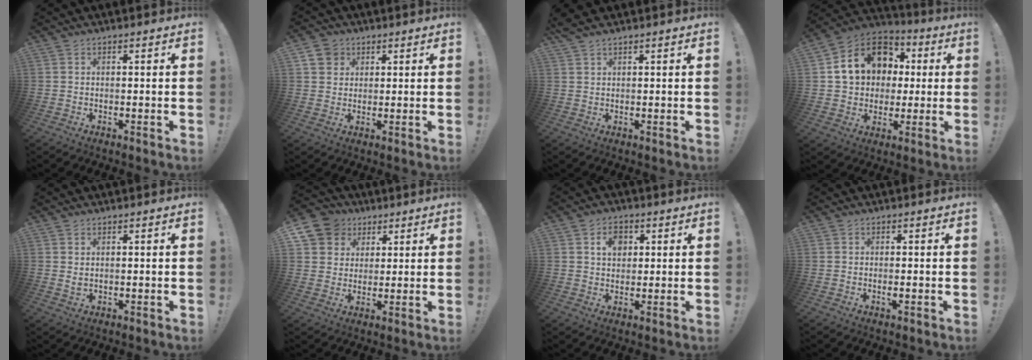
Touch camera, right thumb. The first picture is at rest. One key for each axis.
{"total": 5.2, "fx": 2.8, "fy": 4.3, "fz": 1.3, "tx": -0.021, "ty": -0.012, "tz": 0.053}
{"total": 1.7, "fx": 1.5, "fy": 0.1, "fz": 0.8, "tx": -0.020, "ty": -0.006, "tz": 0.027}
{"total": 16.9, "fx": 4.4, "fy": 13.9, "fz": 8.6, "tx": -0.124, "ty": 0.002, "tz": 0.101}
{"total": 1.5, "fx": 0.8, "fy": 0.6, "fz": 1.1, "tx": -0.009, "ty": -0.005, "tz": 0.011}
{"total": 9.6, "fx": 4.2, "fy": 8.3, "fz": 2.4, "tx": -0.034, "ty": -0.026, "tz": 0.086}
{"total": 5.9, "fx": 2.1, "fy": 4.5, "fz": 3.2, "tx": -0.050, "ty": 0.003, "tz": 0.036}
{"total": 1.0, "fx": -0.2, "fy": 0.0, "fz": 1.0, "tx": -0.009, "ty": -0.006, "tz": -0.005}